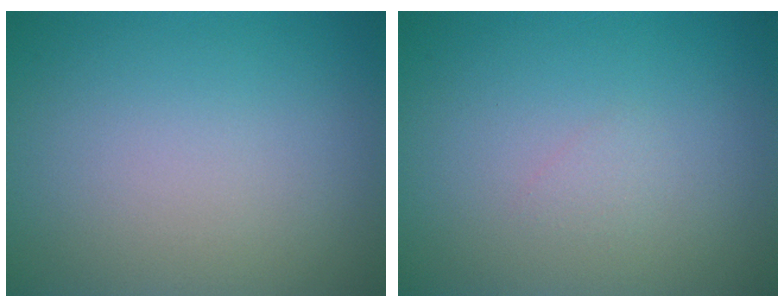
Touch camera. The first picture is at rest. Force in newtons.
{"total": 0.6, "press": 0.6, "slide": 0.1}